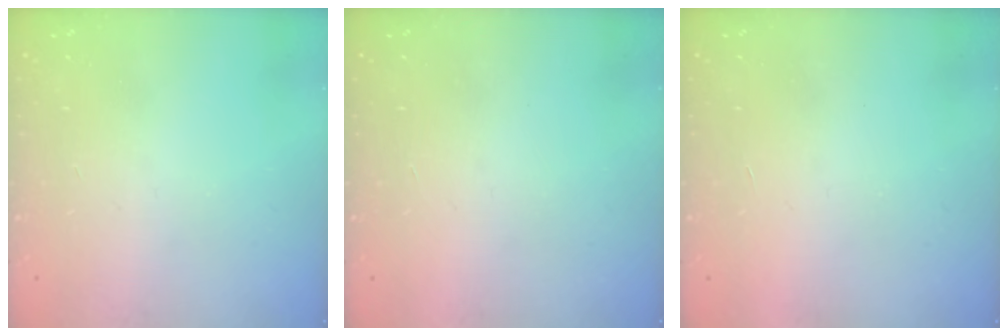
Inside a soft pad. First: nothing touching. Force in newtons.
{"total": 1.5, "press": 1.5, "slide": 0.1}
{"total": 1.7, "press": 1.7, "slide": 0.1}